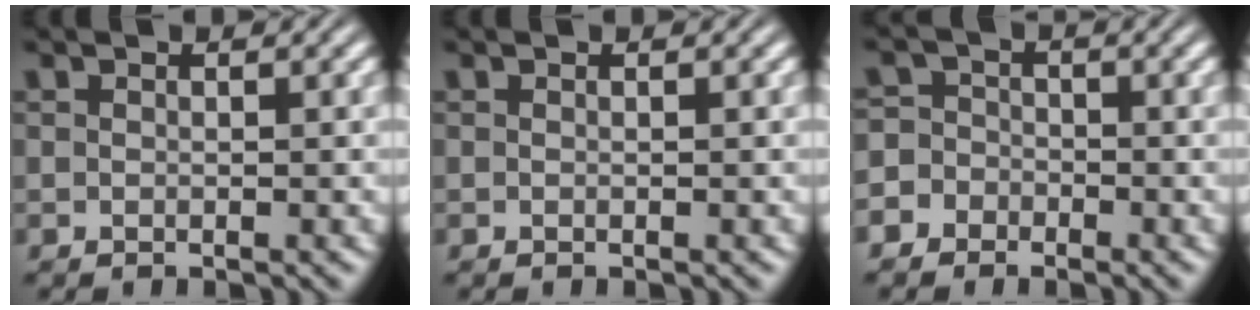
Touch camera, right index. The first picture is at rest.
{"total": 0.0}
{"total": 5.1, "force": [-2.1, 4.6, 0.7], "torque": [-0.008, -0.015, -0.043]}